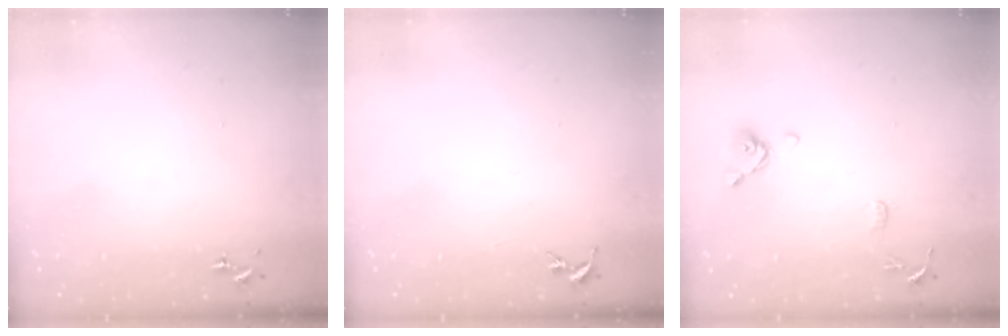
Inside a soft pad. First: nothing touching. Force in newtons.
{"total": 0.0}
{"total": 10.2, "press": 10.0, "slide": 2.0}